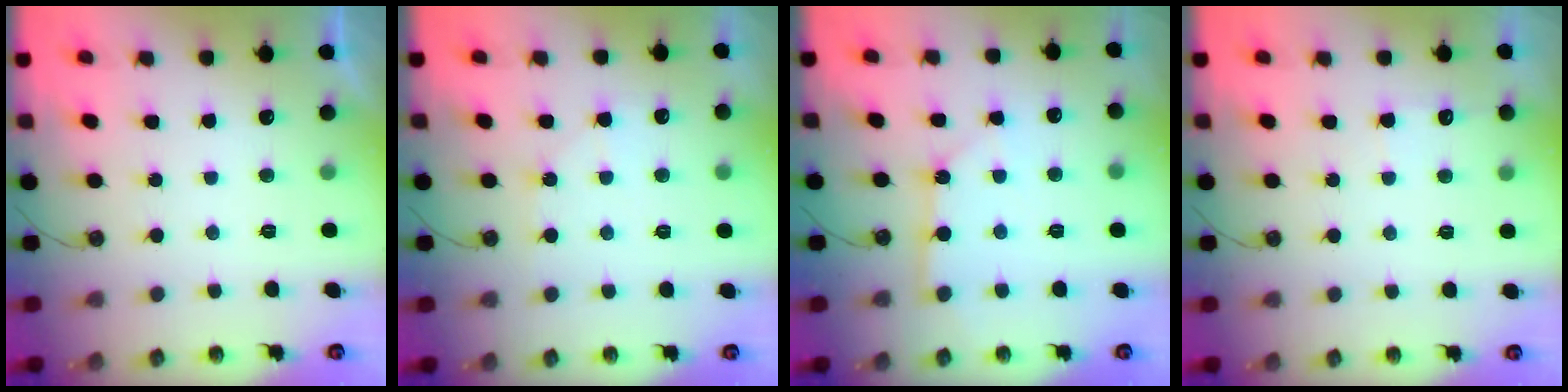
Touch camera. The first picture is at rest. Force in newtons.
{"total": 4.4, "press": 4.4, "slide": 0.5}
{"total": 2.8, "press": 2.8, "slide": 0.1}
{"total": 4.4, "press": 4.4, "slide": 0.4}